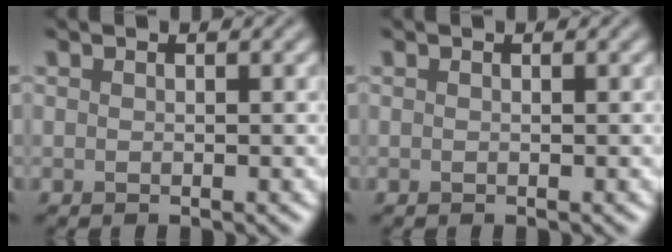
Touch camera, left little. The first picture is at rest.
{"total": 0.0}